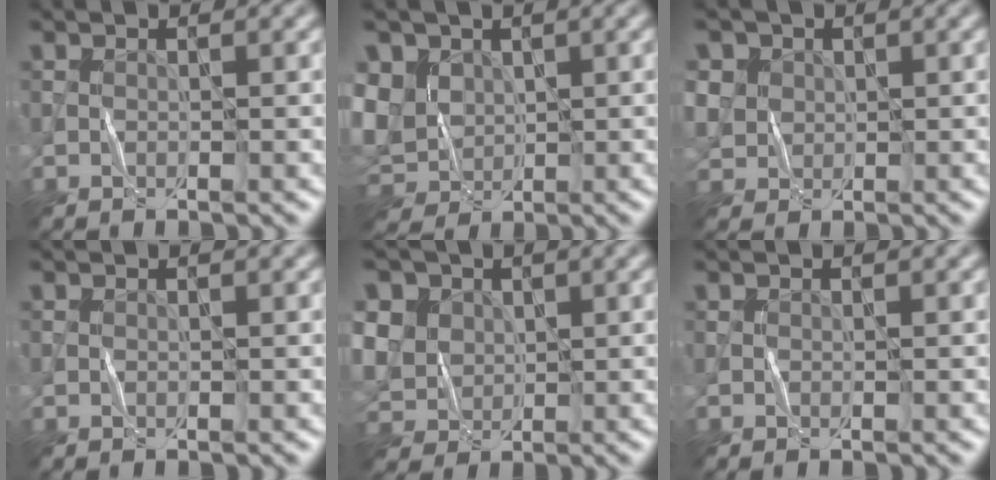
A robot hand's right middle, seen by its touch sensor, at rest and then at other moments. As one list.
[{"total": 6.4, "force": [1.5, 5.3, 3.4], "torque": [-0.093, 0.013, 0.025]}, {"total": 4.0, "force": [1.4, 3.5, 1.4], "torque": [-0.055, 0.011, 0.031]}, {"total": 0.0}, {"total": 7.5, "force": [2.8, 6.1, 3.3], "torque": [-0.088, 0.021, 0.046]}, {"total": 0.0}]